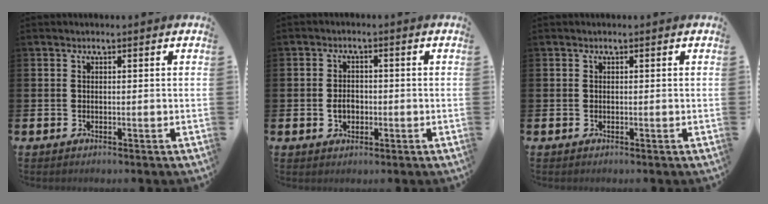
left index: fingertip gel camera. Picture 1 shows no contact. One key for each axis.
{"total": 2.5, "fx": -0.4, "fy": 1.9, "fz": 1.6, "tx": -0.017, "ty": -0.001, "tz": -0.014}
{"total": 0.0}